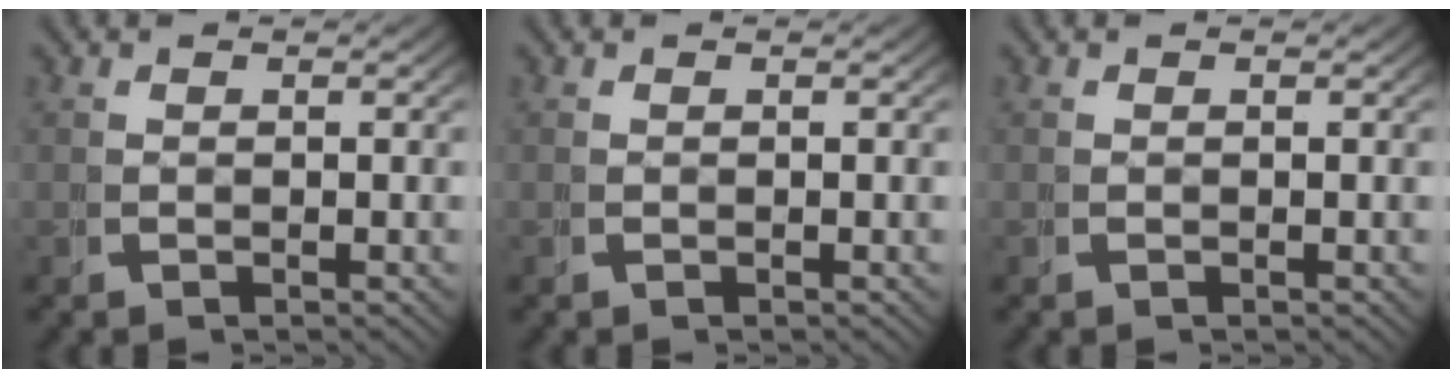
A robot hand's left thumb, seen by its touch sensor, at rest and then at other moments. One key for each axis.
{"total": 0.0}
{"total": 0.0}